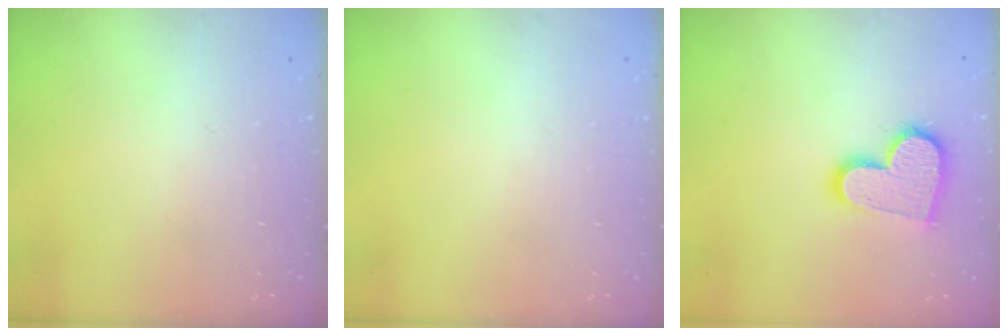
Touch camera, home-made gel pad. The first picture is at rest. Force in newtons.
{"total": 0.0}
{"total": 13.6, "press": 13.5, "slide": 0.9}